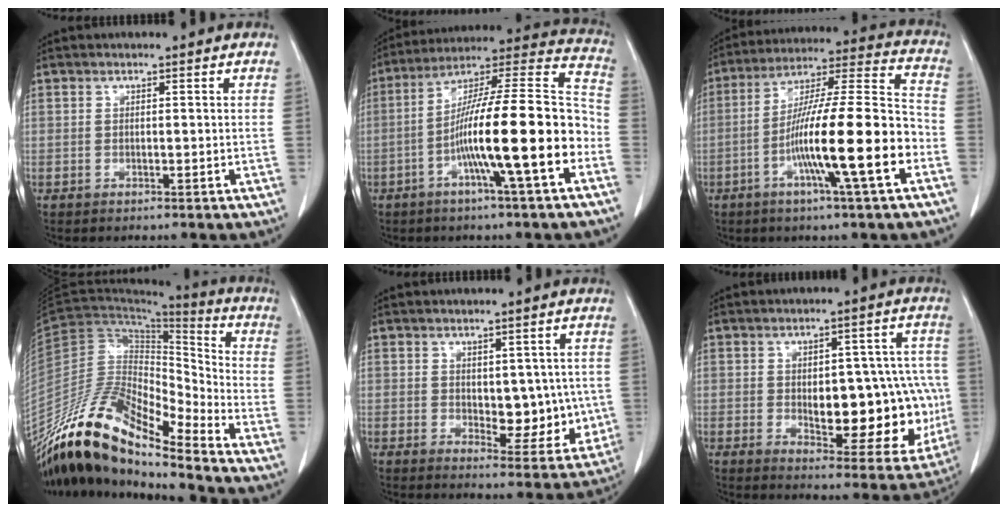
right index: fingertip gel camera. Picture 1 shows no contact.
{"total": 18.8, "force": [-5.7, 0.7, 18.0], "torque": [-0.288, 0.014, -0.100]}
{"total": 18.0, "force": [-5.9, 0.2, 17.0], "torque": [-0.288, 0.003, -0.102]}
{"total": 16.4, "force": [-14.1, 2.6, 8.0], "torque": [-0.145, 0.035, -0.260]}
{"total": 8.2, "force": [0.2, 4.4, 6.9], "torque": [-0.068, -0.002, 0.018]}
{"total": 17.3, "force": [-1.7, 7.3, 15.6], "torque": [-0.174, 0.018, 0.005]}